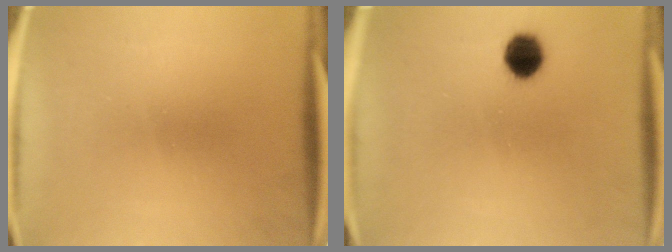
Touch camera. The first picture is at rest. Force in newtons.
{"total": 5.8}